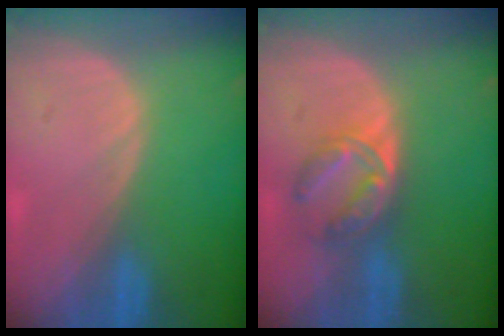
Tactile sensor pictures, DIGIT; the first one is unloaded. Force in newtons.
{"total": 5.8, "press": 5.5, "slide": 1.8}